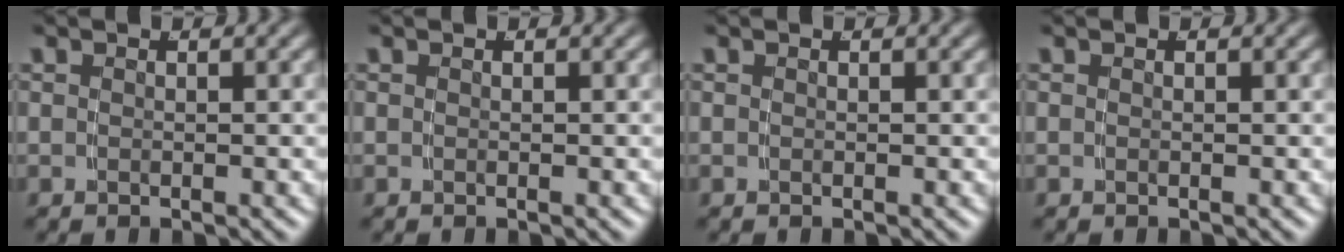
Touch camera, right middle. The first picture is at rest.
{"total": 0.0}
{"total": 0.0}
{"total": 0.0}